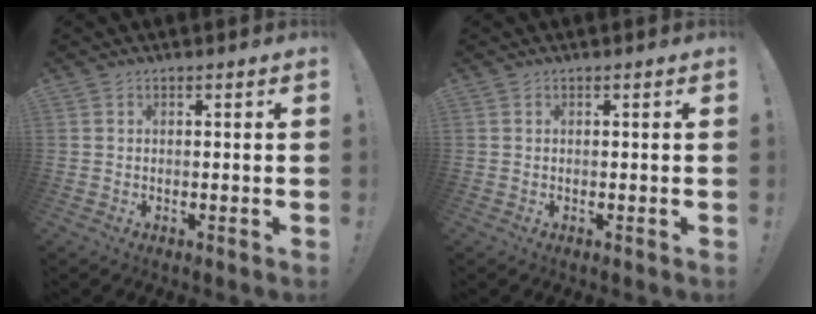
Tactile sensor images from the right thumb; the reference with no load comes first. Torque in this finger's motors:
{"motor_torque": [0.00, 0.00, 0.12, -0.06, 0.00]}